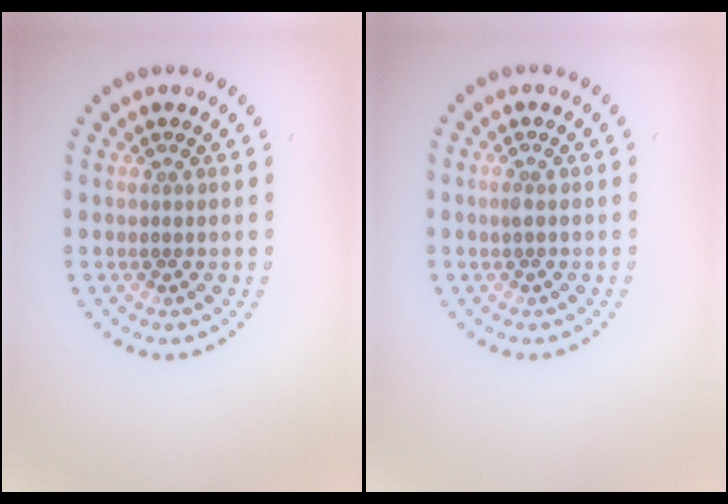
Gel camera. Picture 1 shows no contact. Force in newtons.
{"total": 0.6, "press": 0.5, "slide": 0.3}